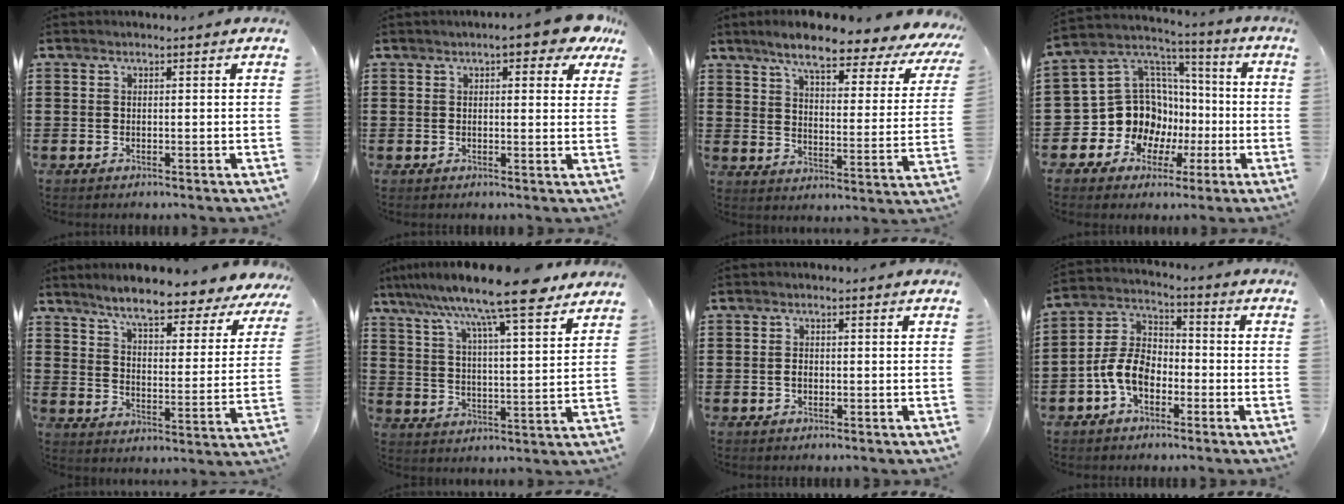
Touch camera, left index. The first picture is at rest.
{"total": 5.0, "force": [3.6, 0.9, 3.4], "torque": [-0.051, -0.009, 0.058]}
{"total": 8.0, "force": [6.5, 1.3, 4.4], "torque": [-0.097, -0.034, 0.106]}
{"total": 13.4, "force": [-2.9, 12.1, 4.9], "torque": [-0.147, -0.014, -0.041]}
{"total": 7.3, "force": [6.7, 0.5, 3.0], "torque": [-0.078, -0.042, 0.112]}
{"total": 11.9, "force": [9.9, 0.8, 6.6], "torque": [-0.139, -0.058, 0.161]}
{"total": 1.3, "force": [-0.3, 0.8, 1.0], "torque": [-0.021, 0.004, -0.006]}
{"total": 7.4, "force": [-3.5, 4.7, 4.6], "torque": [-0.126, 0.006, -0.077]}